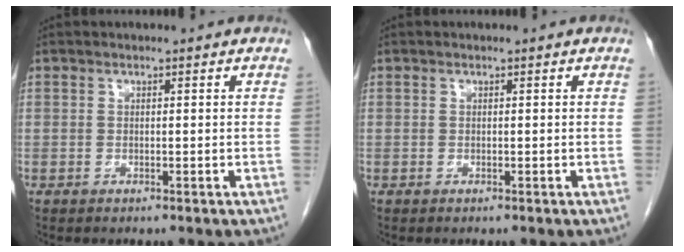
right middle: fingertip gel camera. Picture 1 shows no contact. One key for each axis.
{"total": 0.0}